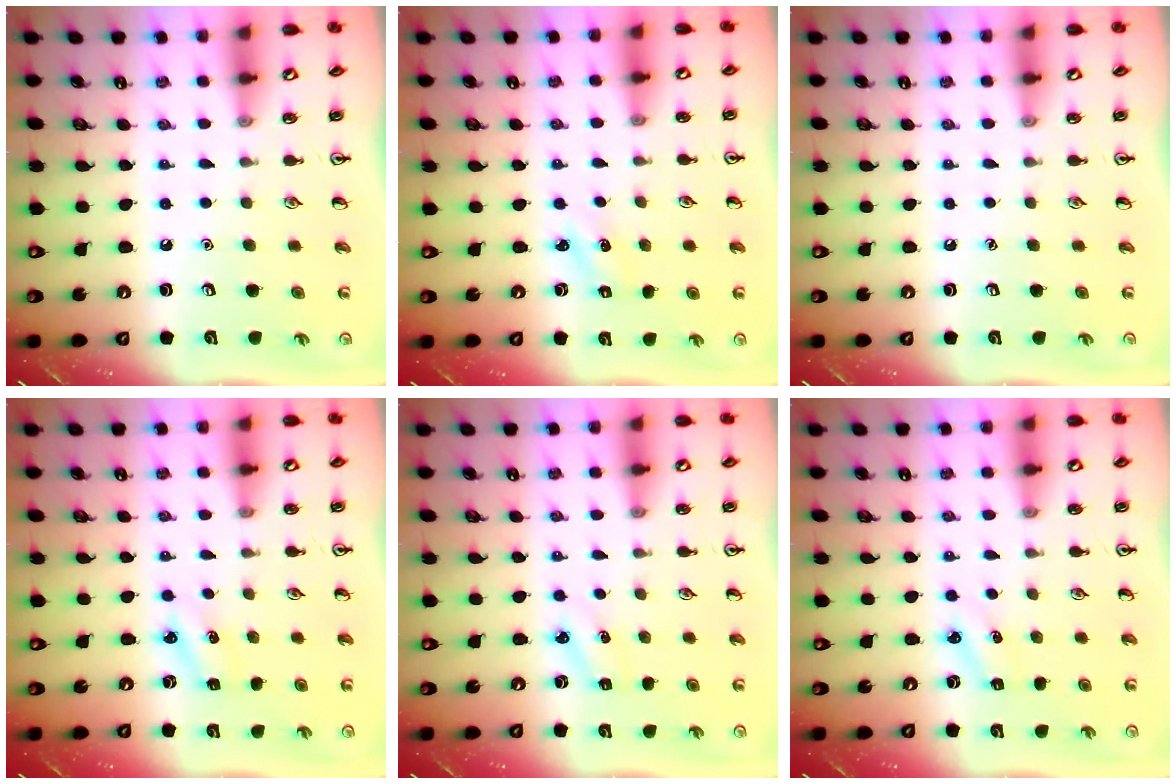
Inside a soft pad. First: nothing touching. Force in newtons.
{"total": 1.3, "press": 1.2, "slide": 0.5}
{"total": 0.0}
{"total": 2.5, "press": 2.3, "slide": 0.8}
{"total": 2.5, "press": 2.3, "slide": 0.9}
{"total": 2.5, "press": 2.3, "slide": 0.9}